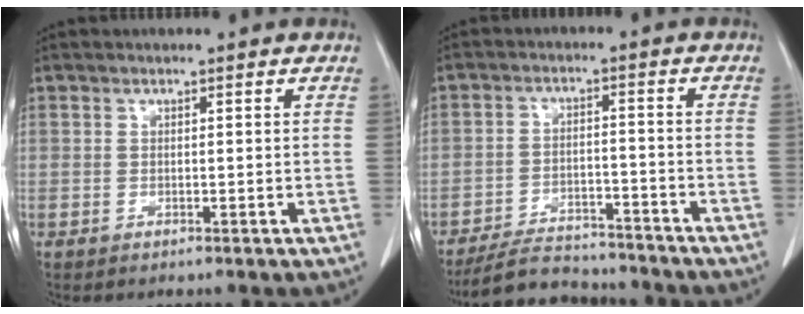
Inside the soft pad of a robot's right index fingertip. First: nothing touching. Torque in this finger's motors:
{"motor_torque": [-0.78, -0.32, -0.24, -0.11]}